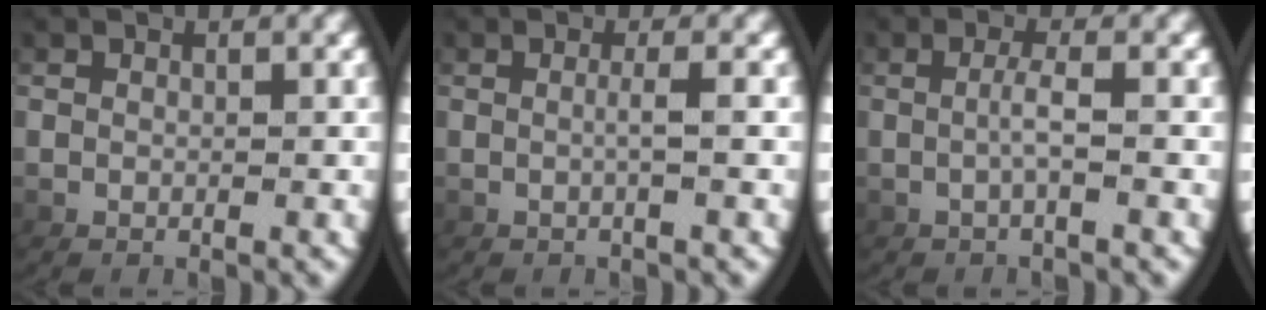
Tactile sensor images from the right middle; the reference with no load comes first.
{"total": 1.2, "force": [-0.2, -0.6, 1.0], "torque": [-0.024, 0.002, 0.000]}
{"total": 1.6, "force": [-0.4, -0.5, 1.5], "torque": [-0.036, -0.001, -0.003]}